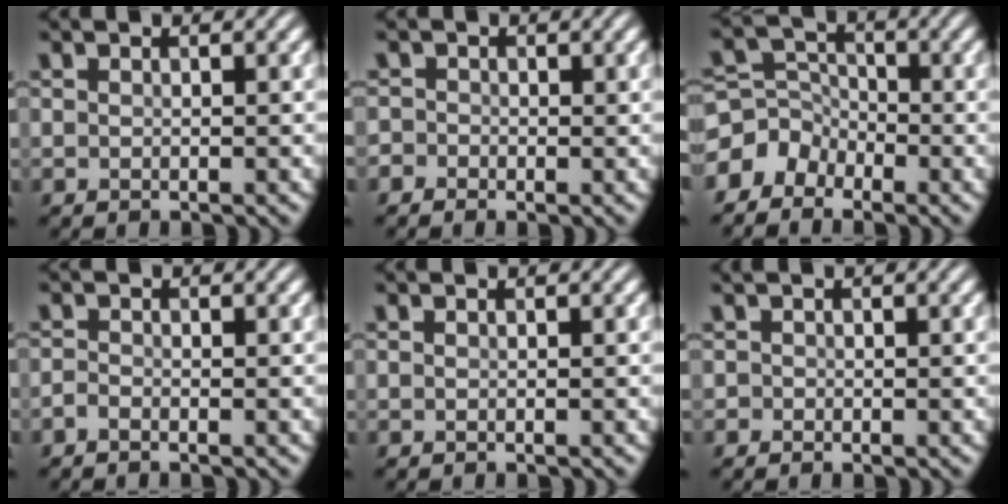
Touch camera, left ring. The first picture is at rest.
{"total": 1.6, "force": [-0.2, 1.5, 0.4], "torque": [0.005, 0.007, -0.023]}
{"total": 3.7, "force": [-2.3, 2.7, 0.9], "torque": [0.004, 0.013, -0.057]}
{"total": 0.7, "force": [-0.5, 0.3, 0.4], "torque": [-0.010, -0.002, -0.014]}
{"total": 0.0}
{"total": 0.7, "force": [0.0, 0.7, 0.1], "torque": [0.003, -0.005, -0.007]}